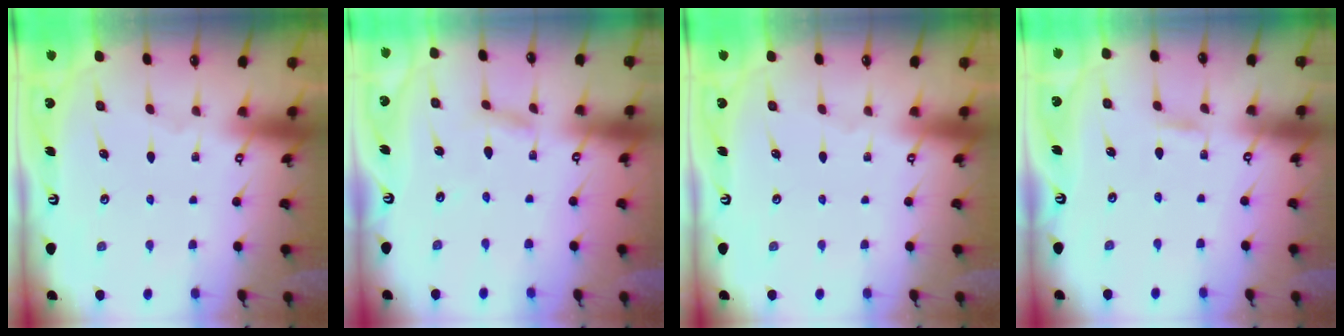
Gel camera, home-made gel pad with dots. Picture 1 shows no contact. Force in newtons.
{"total": 3.3, "press": 3.3, "slide": 0.3}
{"total": 0.0}
{"total": 1.1, "press": 1.1, "slide": 0.1}